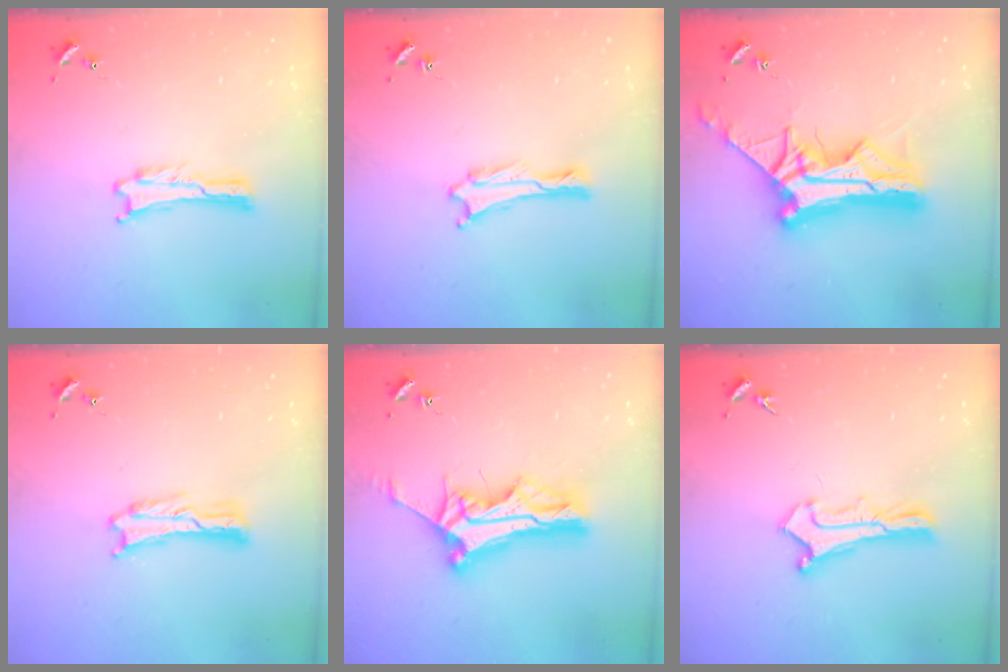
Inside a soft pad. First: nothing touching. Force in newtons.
{"total": 0.6, "press": 0.5, "slide": 0.1}
{"total": 14.8, "press": 14.7, "slide": 1.4}
{"total": 0.8, "press": 0.8, "slide": 0.2}
{"total": 11.0, "press": 11.0, "slide": 0.8}
{"total": 1.1, "press": 1.1, "slide": 0.1}